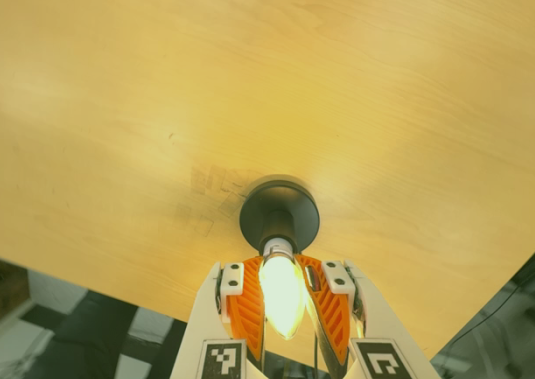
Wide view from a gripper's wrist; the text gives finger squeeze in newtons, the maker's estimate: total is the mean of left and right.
{"total": 23.6, "left": 24.2, "right": 22.9}